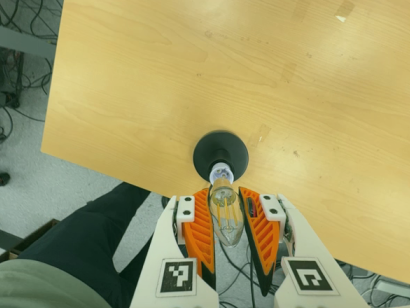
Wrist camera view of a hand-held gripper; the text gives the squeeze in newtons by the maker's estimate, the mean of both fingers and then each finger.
{"total": 18.7, "left": 19.2, "right": 18.1}